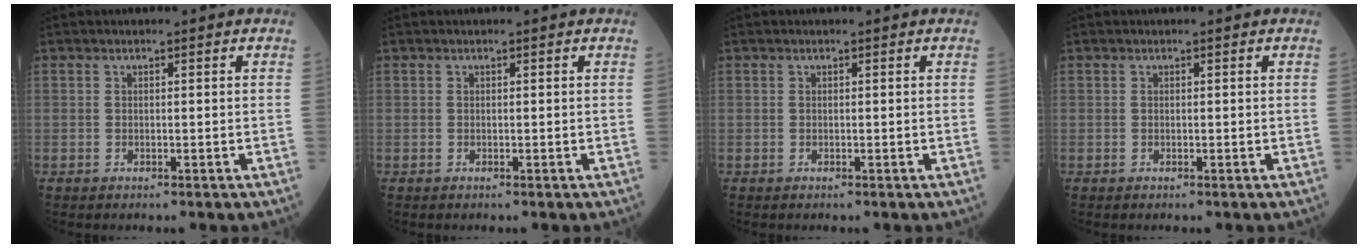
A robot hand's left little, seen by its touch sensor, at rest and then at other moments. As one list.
[{"total": 0.0}, {"total": 0.0}, {"total": 0.0}]